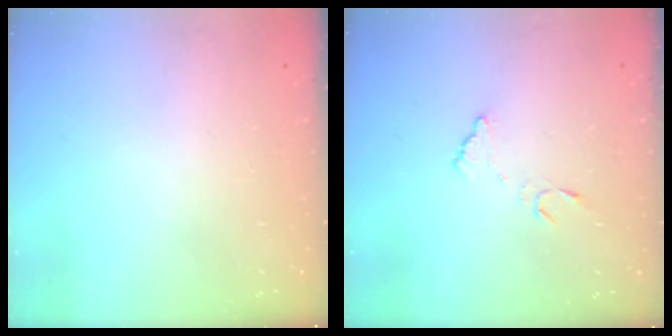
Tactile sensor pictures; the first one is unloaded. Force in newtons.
{"total": 7.2, "press": 7.1, "slide": 0.5}